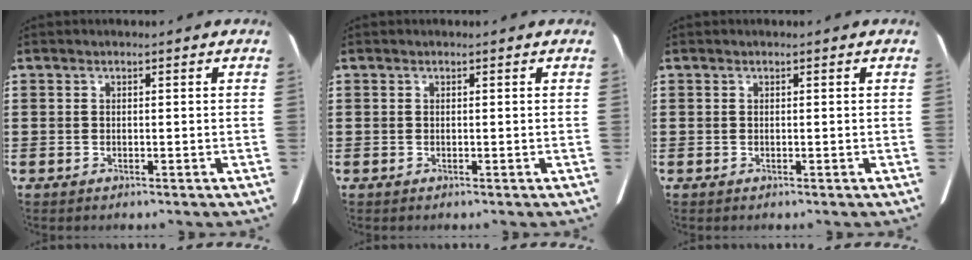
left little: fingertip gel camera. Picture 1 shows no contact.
{"total": 0.0}
{"total": 0.0}